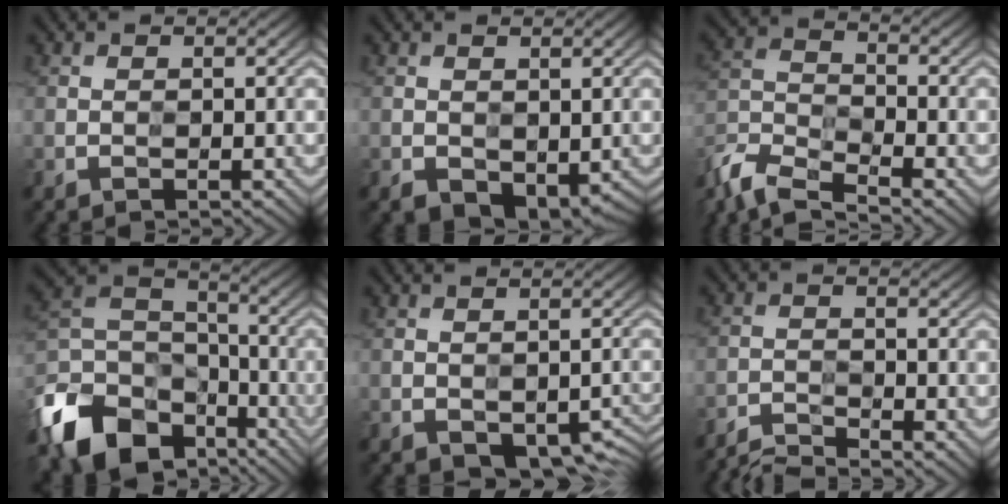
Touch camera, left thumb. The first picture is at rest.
{"total": 3.7, "force": [-1.1, 2.3, 2.7], "torque": [-0.047, -0.013, -0.015]}
{"total": 9.7, "force": [-7.8, 2.6, 5.0], "torque": [-0.114, -0.019, -0.163]}
{"total": 15.4, "force": [-9.6, 9.3, 7.6], "torque": [-0.220, -0.032, -0.175]}
{"total": 6.6, "force": [-3.2, 3.6, 4.5], "torque": [-0.061, -0.021, -0.031]}
{"total": 4.2, "force": [-4.0, 0.4, 1.2], "torque": [-0.025, -0.003, -0.085]}